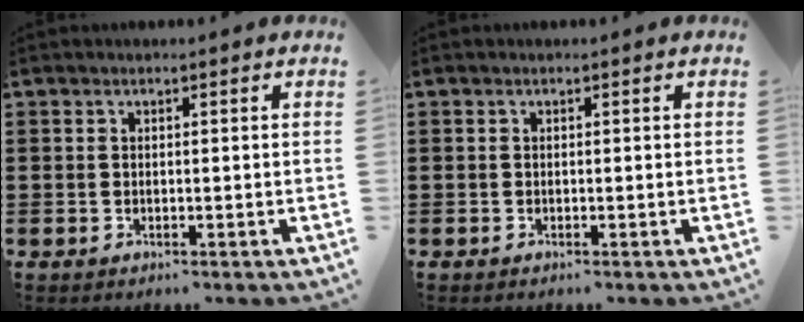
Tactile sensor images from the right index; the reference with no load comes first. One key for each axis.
{"total": 0.0}